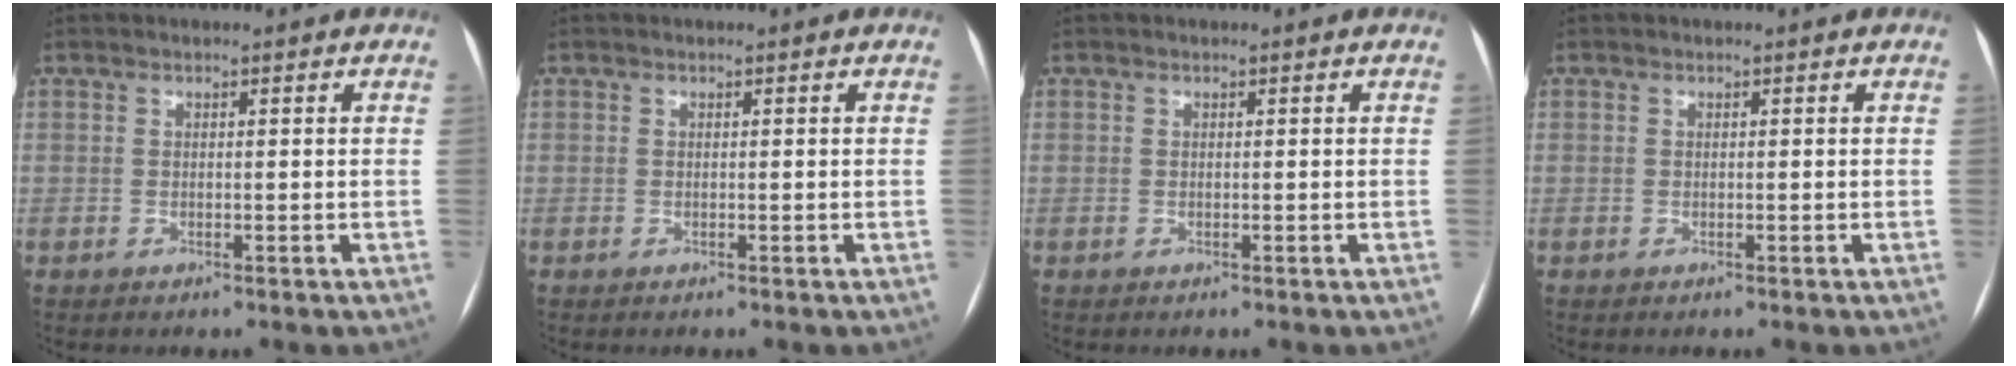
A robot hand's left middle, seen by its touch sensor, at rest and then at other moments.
{"total": 0.0}
{"total": 0.0}
{"total": 0.0}